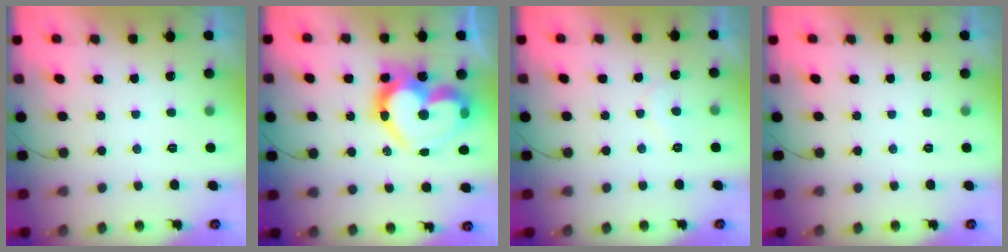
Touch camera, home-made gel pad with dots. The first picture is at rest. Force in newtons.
{"total": 24.2, "press": 24.1, "slide": 2.4}
{"total": 5.2, "press": 5.2, "slide": 0.4}
{"total": 0.0}